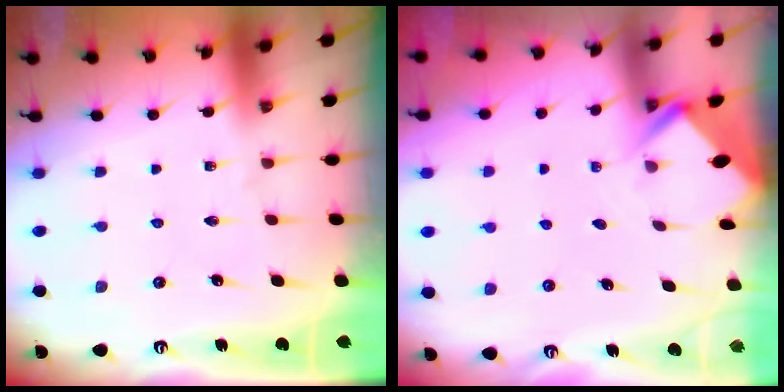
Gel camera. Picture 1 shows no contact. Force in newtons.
{"total": 2.6, "press": 2.6, "slide": 0.2}